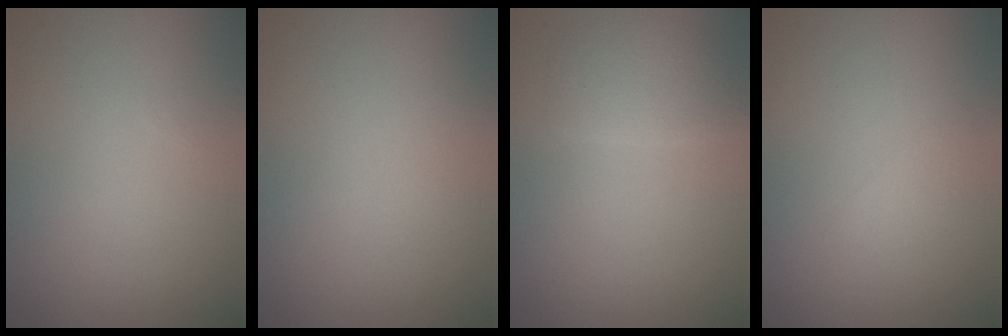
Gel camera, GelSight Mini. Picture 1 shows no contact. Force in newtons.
{"total": 0.0}
{"total": 2.3, "press": 2.2, "slide": 0.1}
{"total": 1.0, "press": 1.0, "slide": 0.0}